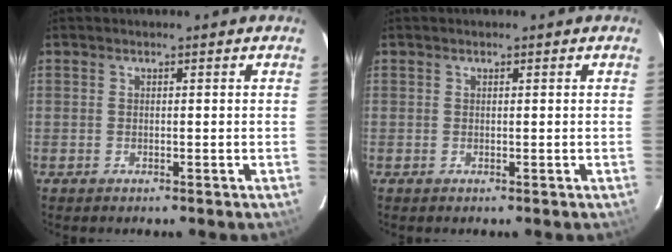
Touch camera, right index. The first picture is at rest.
{"total": 0.0}